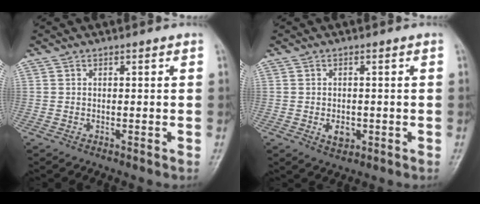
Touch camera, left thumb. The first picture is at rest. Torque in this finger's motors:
{"motor_torque": [0.43, 0.69, 0.34, -0.08, 0.00]}